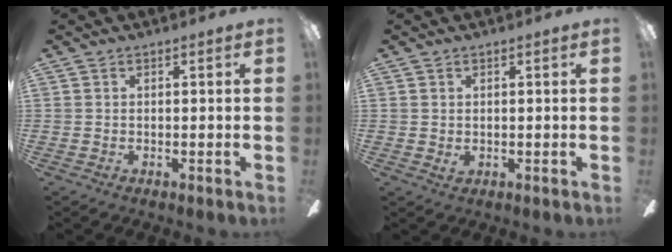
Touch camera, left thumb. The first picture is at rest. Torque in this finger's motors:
{"motor_torque": [0.05, 0.32, -0.22, -0.12, 0.00]}